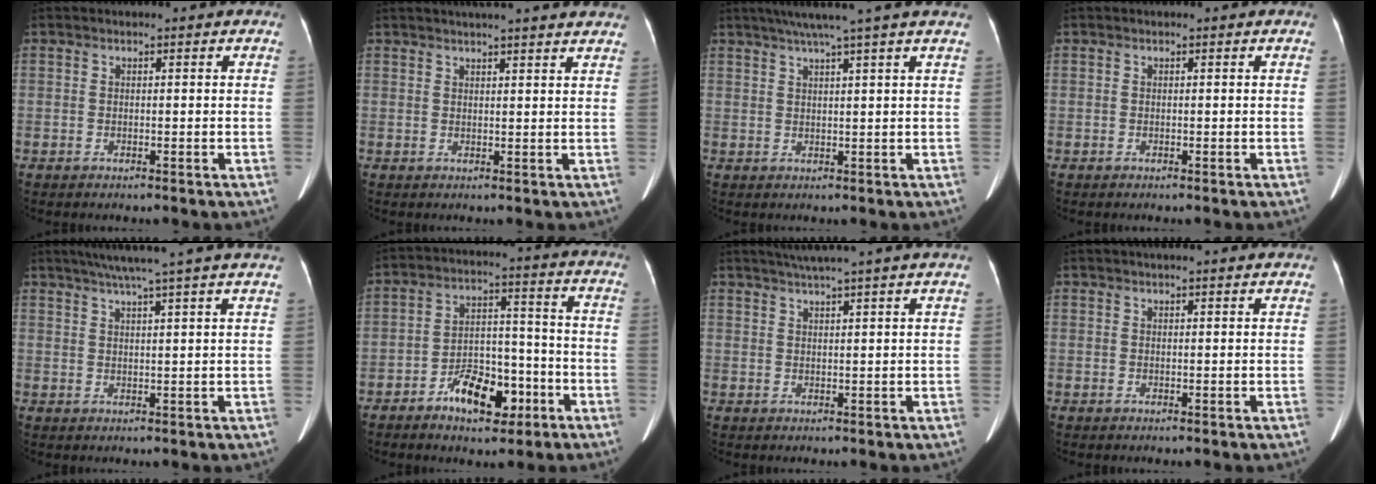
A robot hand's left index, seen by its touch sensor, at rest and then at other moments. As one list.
[{"total": 13.9, "force": [12.4, 1.0, 6.1], "torque": [-0.085, 0.027, 0.145]}, {"total": 8.1, "force": [6.2, -1.8, 4.8], "torque": [-0.069, 0.021, 0.081]}, {"total": 0.0}, {"total": 11.2, "force": [9.0, -1.5, 6.4], "torque": [-0.099, 0.021, 0.114]}, {"total": 9.3, "force": [-5.1, 4.6, 6.3], "torque": [-0.108, 0.020, -0.078]}, {"total": 8.1, "force": [6.7, -1.5, 4.3], "torque": [-0.064, 0.023, 0.087]}, {"total": 7.2, "force": [6.4, 0.4, 3.2], "torque": [-0.045, 0.026, 0.073]}]